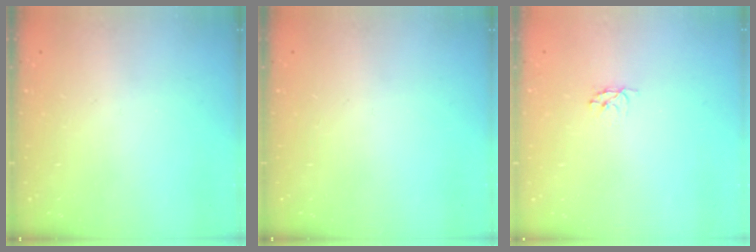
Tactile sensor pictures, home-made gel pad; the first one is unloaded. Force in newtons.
{"total": 0.0}
{"total": 2.9, "press": 2.9, "slide": 0.3}